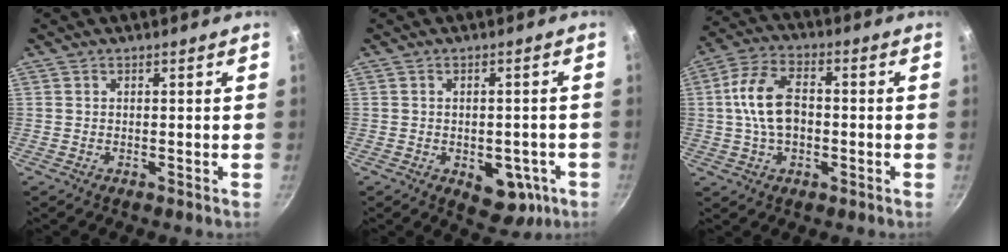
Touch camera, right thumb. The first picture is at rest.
{"total": 8.5, "force": [-2.9, 5.3, 6.0], "torque": [-0.041, 0.008, -0.025]}
{"total": 11.1, "force": [-0.2, 6.9, 8.6], "torque": [-0.153, 0.028, -0.011]}